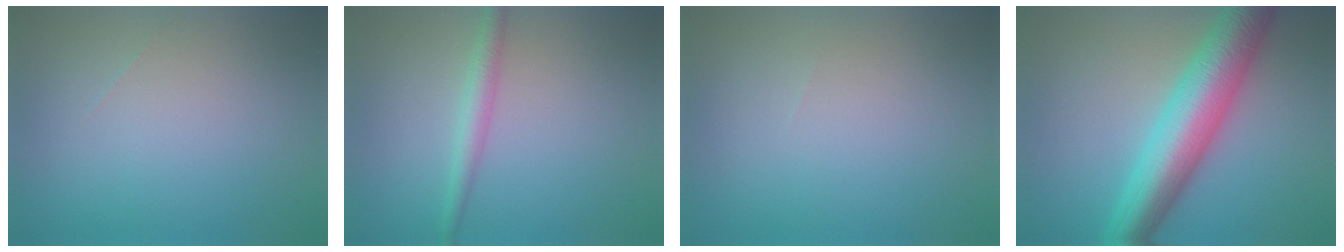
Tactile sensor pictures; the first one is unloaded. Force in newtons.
{"total": 2.1, "press": 2.1, "slide": 0.0}
{"total": 0.0}
{"total": 9.1, "press": 9.1, "slide": 0.1}